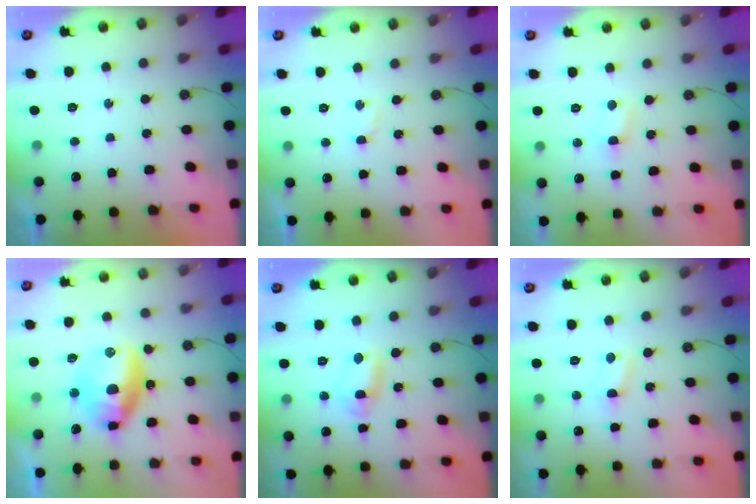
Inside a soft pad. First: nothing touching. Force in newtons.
{"total": 1.8, "press": 1.4, "slide": 1.1}
{"total": 2.9, "press": 2.8, "slide": 0.4}
{"total": 12.2, "press": 12.1, "slide": 1.2}
{"total": 2.7, "press": 2.5, "slide": 1.2}
{"total": 2.5, "press": 2.5, "slide": 0.4}